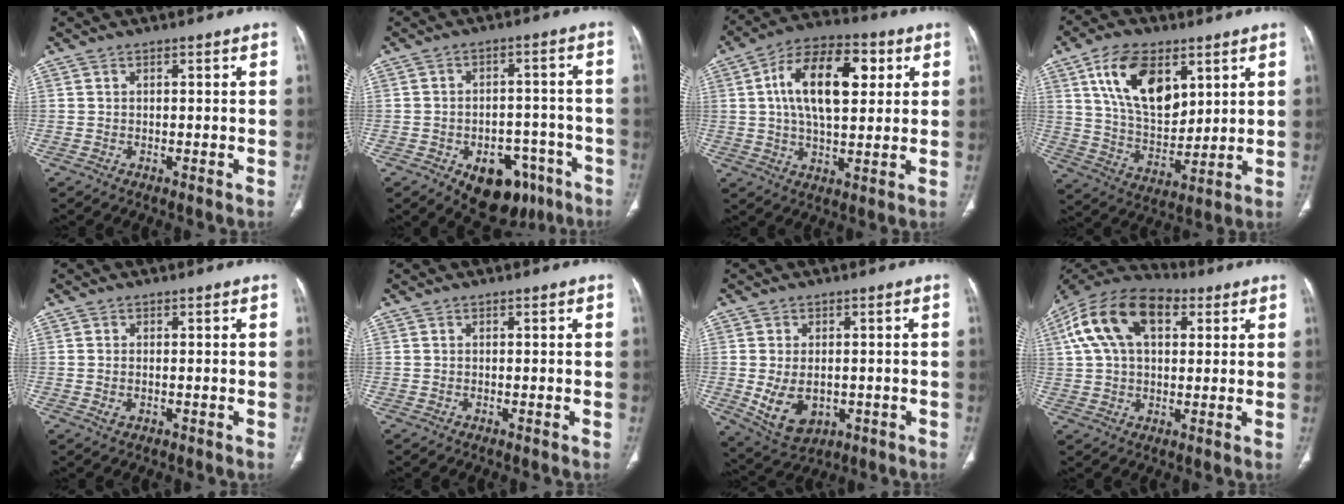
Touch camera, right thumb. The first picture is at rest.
{"total": 13.7, "force": [-7.4, 8.5, 7.7], "torque": [-0.061, 0.046, -0.094]}
{"total": 16.9, "force": [4.0, 8.7, 13.9], "torque": [-0.220, 0.012, 0.062]}
{"total": 16.3, "force": [7.0, 9.1, 11.5], "torque": [-0.172, -0.033, 0.137]}
{"total": 1.5, "force": [-0.3, 0.9, 1.1], "torque": [-0.026, 0.001, 0.001]}
{"total": 0.0}
{"total": 8.9, "force": [-1.5, 6.0, 6.4], "torque": [-0.104, -0.003, -0.004]}
{"total": 17.9, "force": [6.2, 10.5, 13.1], "torque": [-0.235, 0.026, 0.102]}